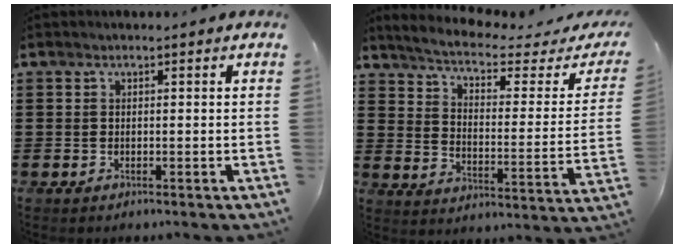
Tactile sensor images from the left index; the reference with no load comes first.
{"total": 3.9, "force": [3.1, 0.3, 2.3], "torque": [-0.066, -0.030, 0.043]}